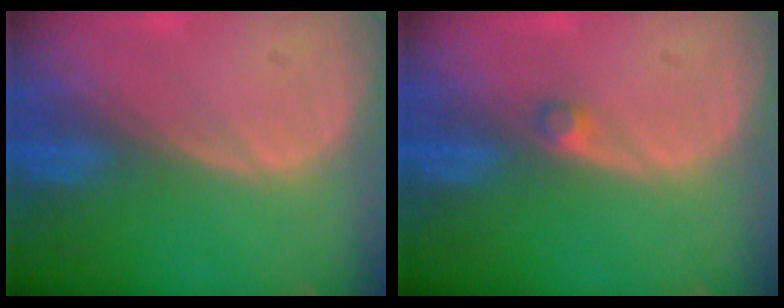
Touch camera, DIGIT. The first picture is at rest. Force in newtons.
{"total": 1.3, "press": 1.1, "slide": 0.6}